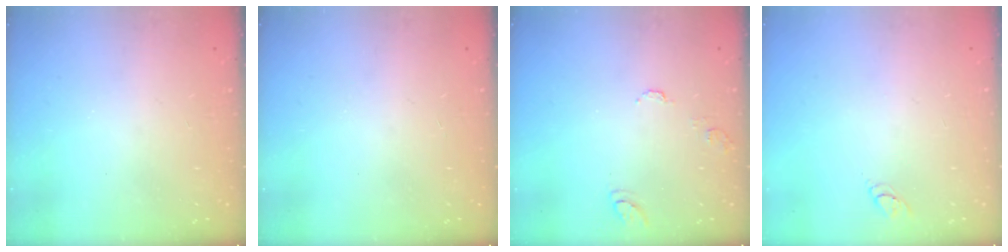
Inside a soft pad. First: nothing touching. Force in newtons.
{"total": 0.0}
{"total": 8.4, "press": 8.3, "slide": 0.6}
{"total": 3.0, "press": 3.0, "slide": 0.3}